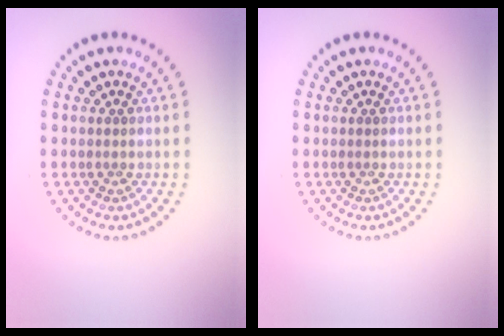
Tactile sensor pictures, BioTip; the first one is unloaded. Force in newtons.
{"total": 0.0}